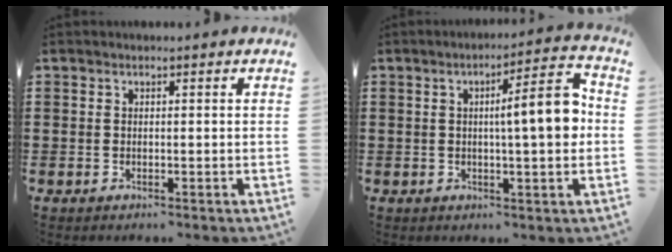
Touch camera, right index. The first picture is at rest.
{"total": 8.6, "force": [0.8, 1.3, 8.5], "torque": [-0.122, -0.010, 0.002]}